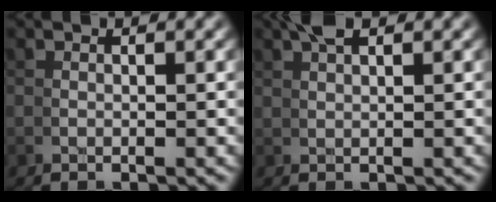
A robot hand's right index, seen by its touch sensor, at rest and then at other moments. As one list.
[{"total": 2.3, "force": [1.2, 0.7, 1.8], "torque": [-0.017, 0.013, 0.018]}]